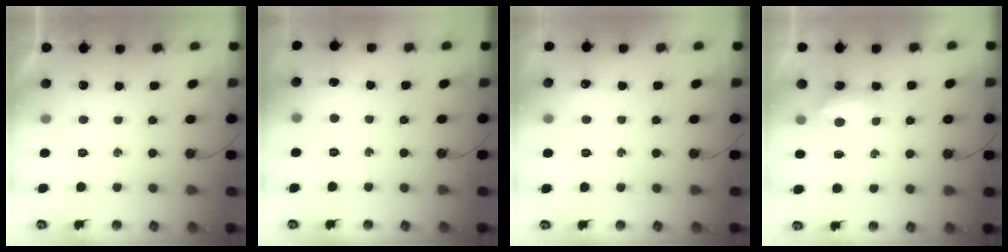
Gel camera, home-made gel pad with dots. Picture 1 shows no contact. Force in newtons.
{"total": 3.8, "press": 3.8, "slide": 0.6}
{"total": 4.0, "press": 4.0, "slide": 0.7}
{"total": 7.0, "press": 7.0, "slide": 0.5}